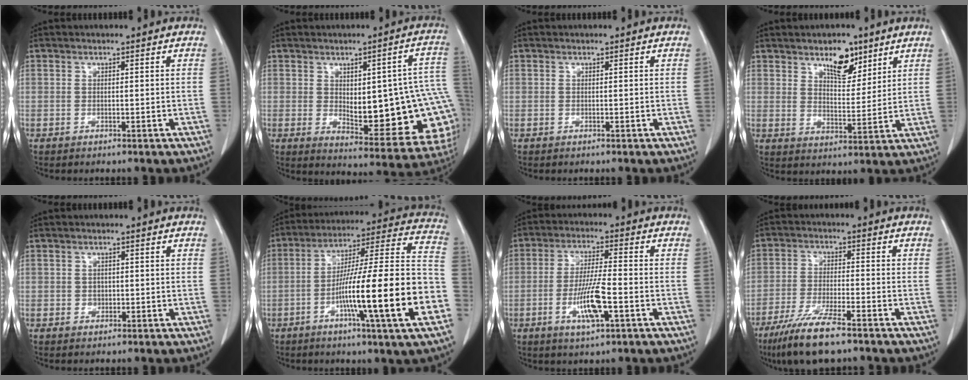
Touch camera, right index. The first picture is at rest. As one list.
[{"total": 20.4, "force": [-1.1, 6.3, 19.4], "torque": [-0.171, 0.023, 0.017]}, {"total": 0.0}, {"total": 7.0, "force": [4.7, 3.1, 4.2], "torque": [-0.064, -0.003, 0.079]}, {"total": 1.0, "force": [0.0, 0.9, 0.4], "torque": [-0.002, 0.004, 0.004]}, {"total": 23.2, "force": [-7.2, 0.0, 22.0], "torque": [-0.298, 0.000, -0.119]}, {"total": 8.3, "force": [-2.8, 1.1, 7.8], "torque": [-0.148, -0.006, -0.049]}, {"total": 9.9, "force": [-7.2, 1.2, 6.7], "torque": [-0.127, -0.026, -0.127]}]